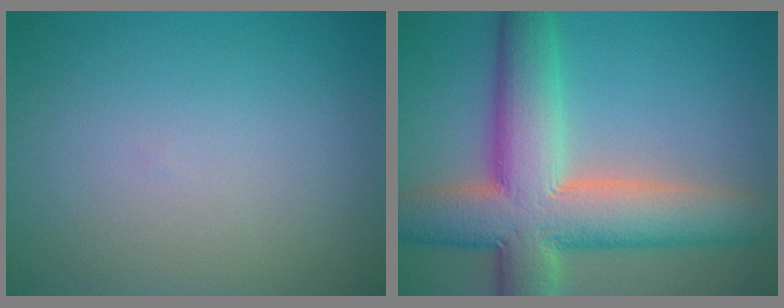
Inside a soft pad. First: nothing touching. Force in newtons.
{"total": 11.6, "press": 11.6, "slide": 0.8}